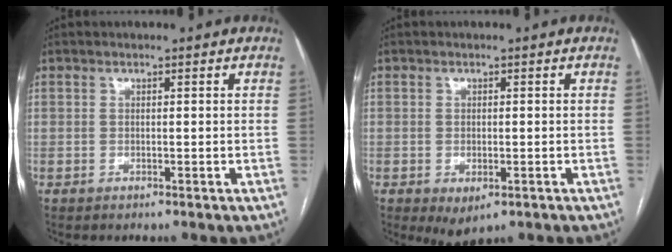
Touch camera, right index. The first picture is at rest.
{"total": 3.4, "force": [-1.4, 1.7, 2.5], "torque": [-0.034, -0.007, -0.008]}